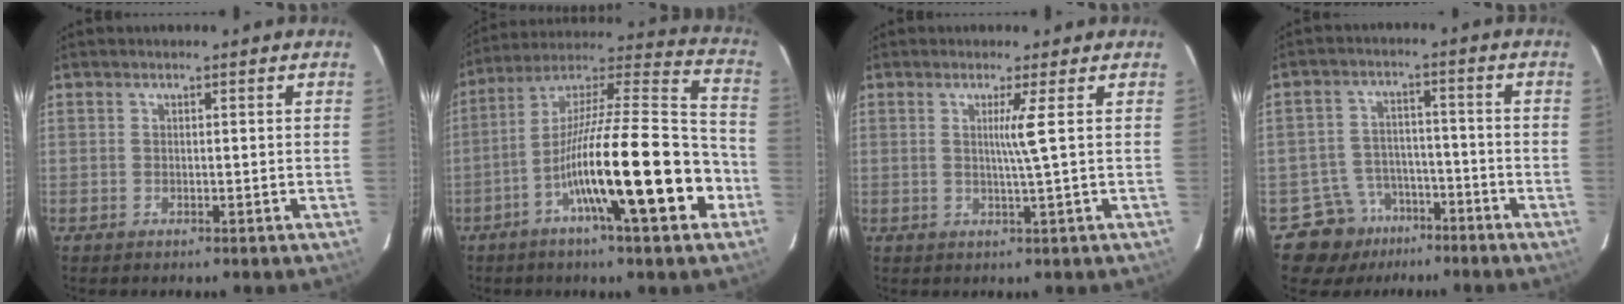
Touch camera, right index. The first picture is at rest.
{"total": 21.5, "force": [-7.7, 2.1, 20.0], "torque": [-0.321, 0.002, -0.128]}
{"total": 2.8, "force": [0.6, -1.3, 2.4], "torque": [-0.047, -0.007, 0.014]}
{"total": 8.0, "force": [-5.1, 6.1, 0.1], "torque": [0.000, 0.033, -0.074]}